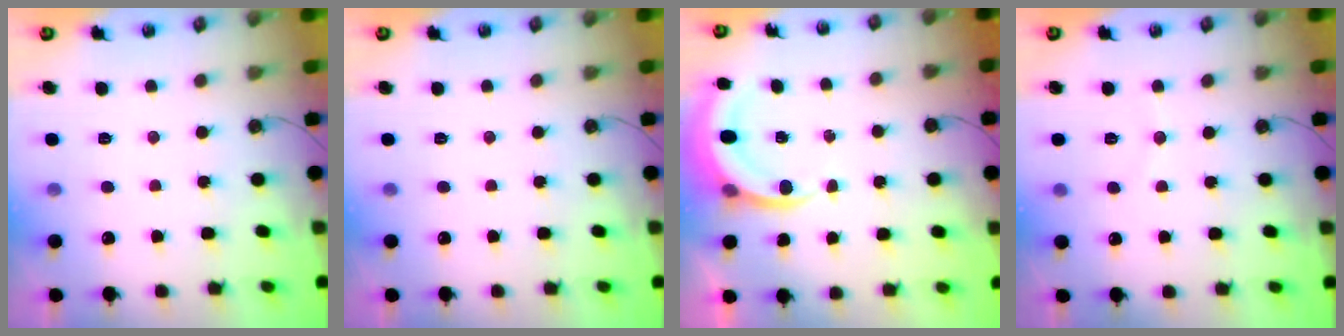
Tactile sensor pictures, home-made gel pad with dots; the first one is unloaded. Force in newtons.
{"total": 0.0}
{"total": 6.7, "press": 6.7, "slide": 0.8}
{"total": 4.3, "press": 4.2, "slide": 0.4}